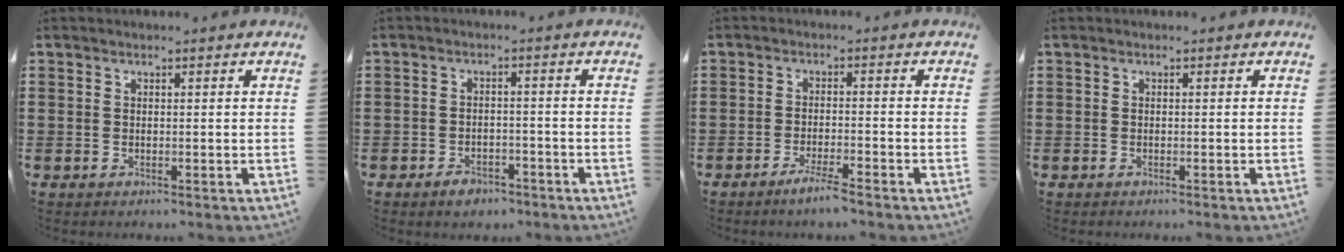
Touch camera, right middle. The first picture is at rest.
{"total": 2.6, "force": [-2.3, 1.1, 0.6], "torque": [-0.015, 0.006, -0.047]}
{"total": 3.4, "force": [-2.7, 0.0, 2.1], "torque": [-0.039, -0.002, -0.050]}
{"total": 0.0}